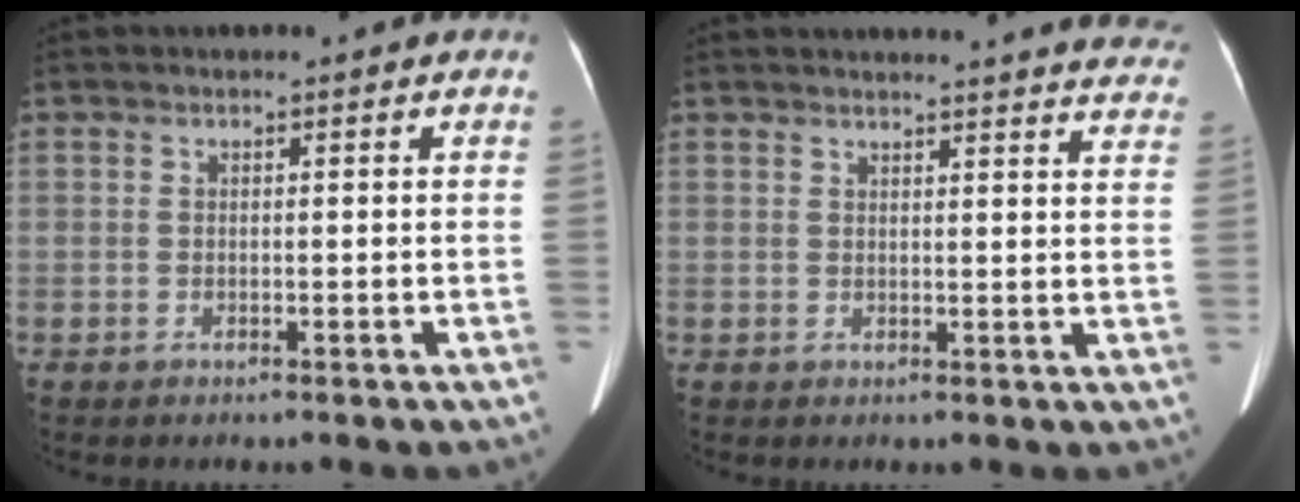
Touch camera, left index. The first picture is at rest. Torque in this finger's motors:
{"motor_torque": [0.82, -1.27, 0.07, 0.01]}